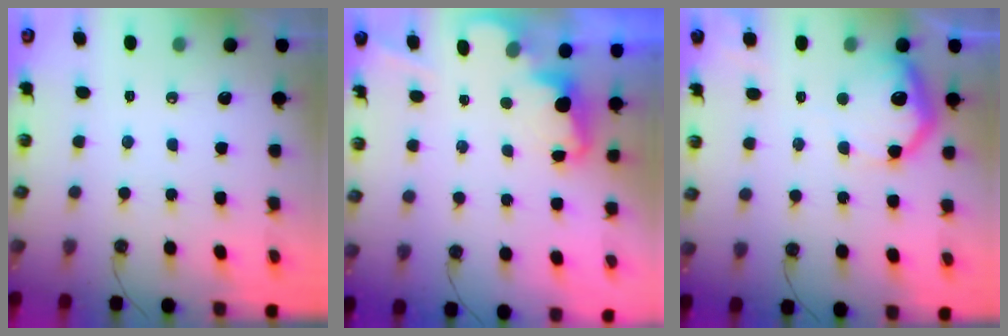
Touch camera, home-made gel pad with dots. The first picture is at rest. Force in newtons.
{"total": 2.5, "press": 2.4, "slide": 0.5}
{"total": 13.1, "press": 13.0, "slide": 1.2}